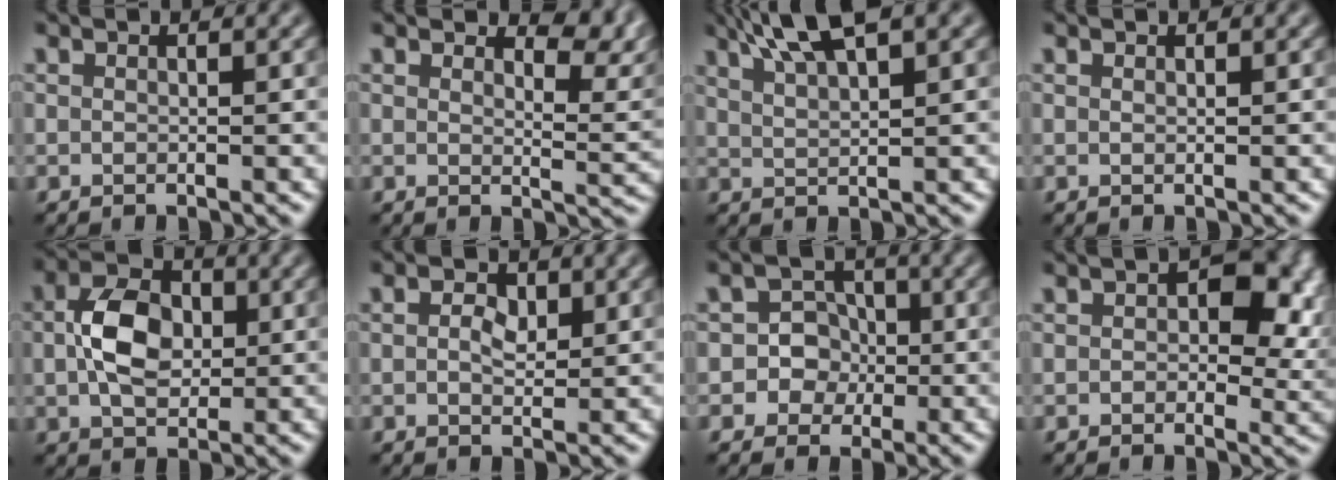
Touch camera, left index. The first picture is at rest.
{"total": 4.9, "force": [3.3, 1.9, 3.2], "torque": [-0.037, -0.005, 0.046]}
{"total": 5.9, "force": [3.8, 1.3, 4.3], "torque": [-0.066, 0.019, 0.063]}
{"total": 0.0}
{"total": 5.8, "force": [0.2, 4.0, 4.2], "torque": [-0.083, 0.003, 0.000]}
{"total": 2.0, "force": [0.5, 1.3, 1.5], "torque": [-0.026, 0.002, 0.005]}
{"total": 3.7, "force": [-0.6, 3.5, 0.9], "torque": [0.008, 0.014, -0.027]}
{"total": 8.5, "force": [1.7, 5.0, 6.6], "torque": [-0.058, 0.005, 0.015]}